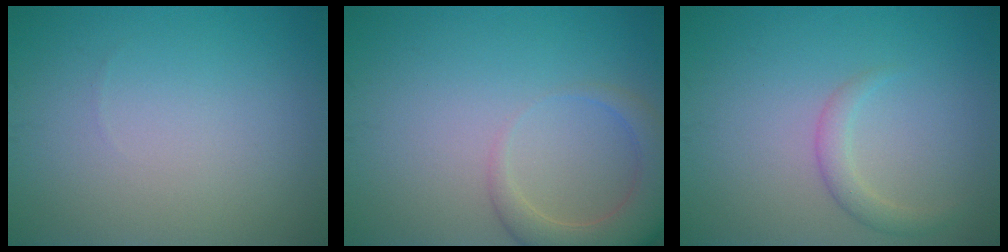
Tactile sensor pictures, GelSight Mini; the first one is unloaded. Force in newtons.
{"total": 4.8, "press": 4.8, "slide": 0.6}
{"total": 1.8, "press": 1.8, "slide": 0.1}